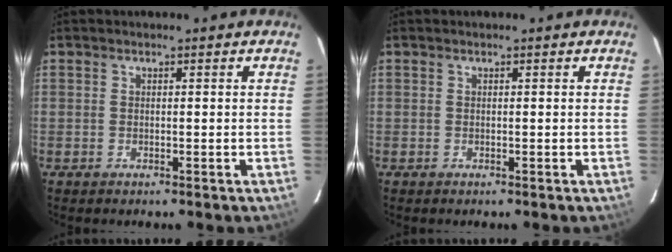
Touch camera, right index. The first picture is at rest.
{"total": 0.0}